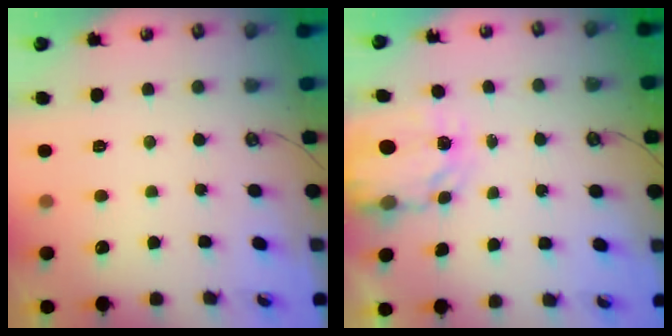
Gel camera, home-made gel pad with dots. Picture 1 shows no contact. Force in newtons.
{"total": 3.9, "press": 3.9, "slide": 0.1}